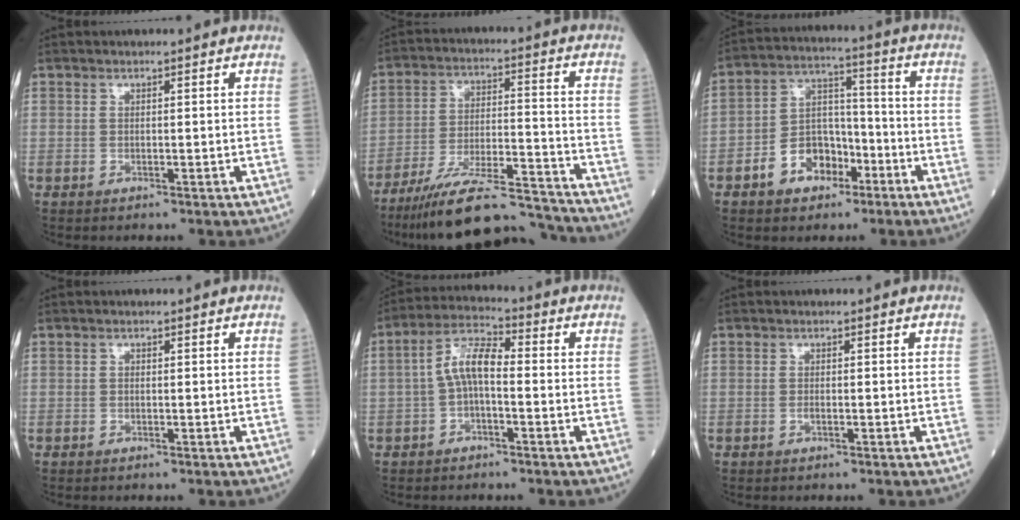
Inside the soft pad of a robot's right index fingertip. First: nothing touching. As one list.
[{"total": 16.6, "force": [-15.1, 1.6, 6.8], "torque": [-0.119, 0.010, -0.253]}, {"total": 9.1, "force": [-4.5, 6.0, 5.1], "torque": [-0.103, 0.028, -0.075]}, {"total": 0.0}, {"total": 6.5, "force": [-0.5, 2.3, 6.0], "torque": [-0.118, 0.022, -0.016]}, {"total": 0.7, "force": [-0.2, 0.2, 0.6], "torque": [-0.015, -0.001, -0.003]}]